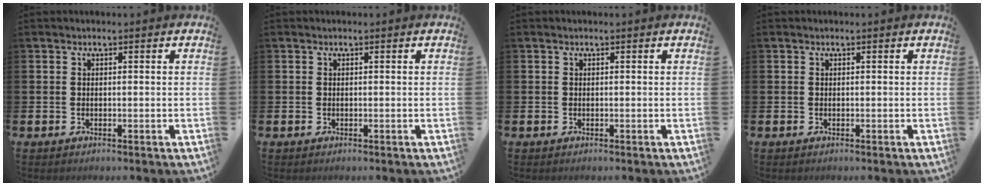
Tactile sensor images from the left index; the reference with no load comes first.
{"total": 0.0}
{"total": 0.0}
{"total": 0.0}